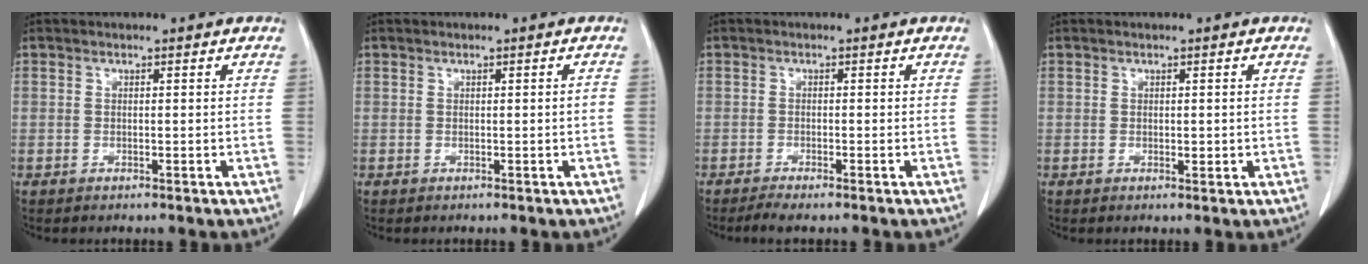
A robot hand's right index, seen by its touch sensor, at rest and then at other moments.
{"total": 0.7, "force": [-0.1, 0.0, 0.7], "torque": [-0.012, -0.001, 0.002]}
{"total": 2.3, "force": [-1.8, 0.0, 1.3], "torque": [-0.027, -0.006, -0.033]}
{"total": 1.2, "force": [0.0, 0.6, 1.0], "torque": [-0.015, -0.004, 0.003]}